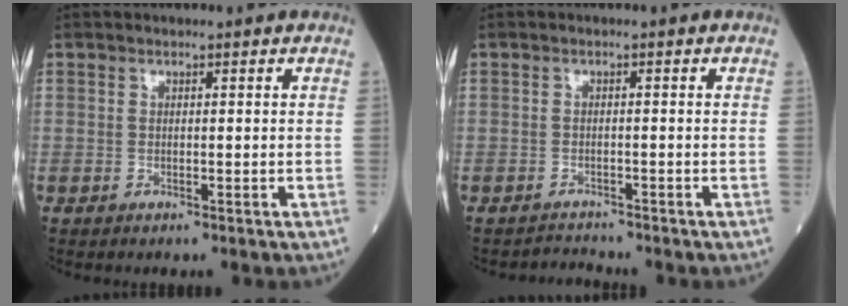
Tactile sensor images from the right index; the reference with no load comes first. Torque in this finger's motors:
{"motor_torque": [0.00, -0.01, -0.05, 0.01]}